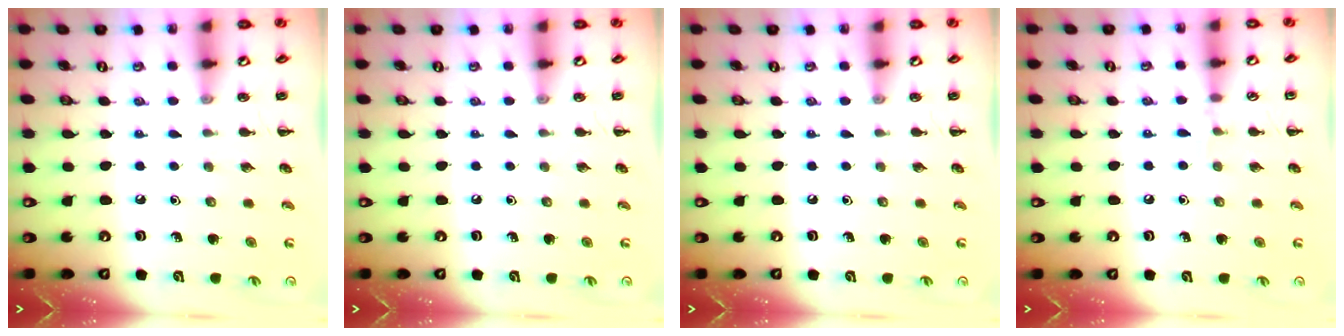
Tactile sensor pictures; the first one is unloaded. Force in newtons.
{"total": 0.0}
{"total": 0.0}
{"total": 4.3, "press": 4.0, "slide": 1.5}